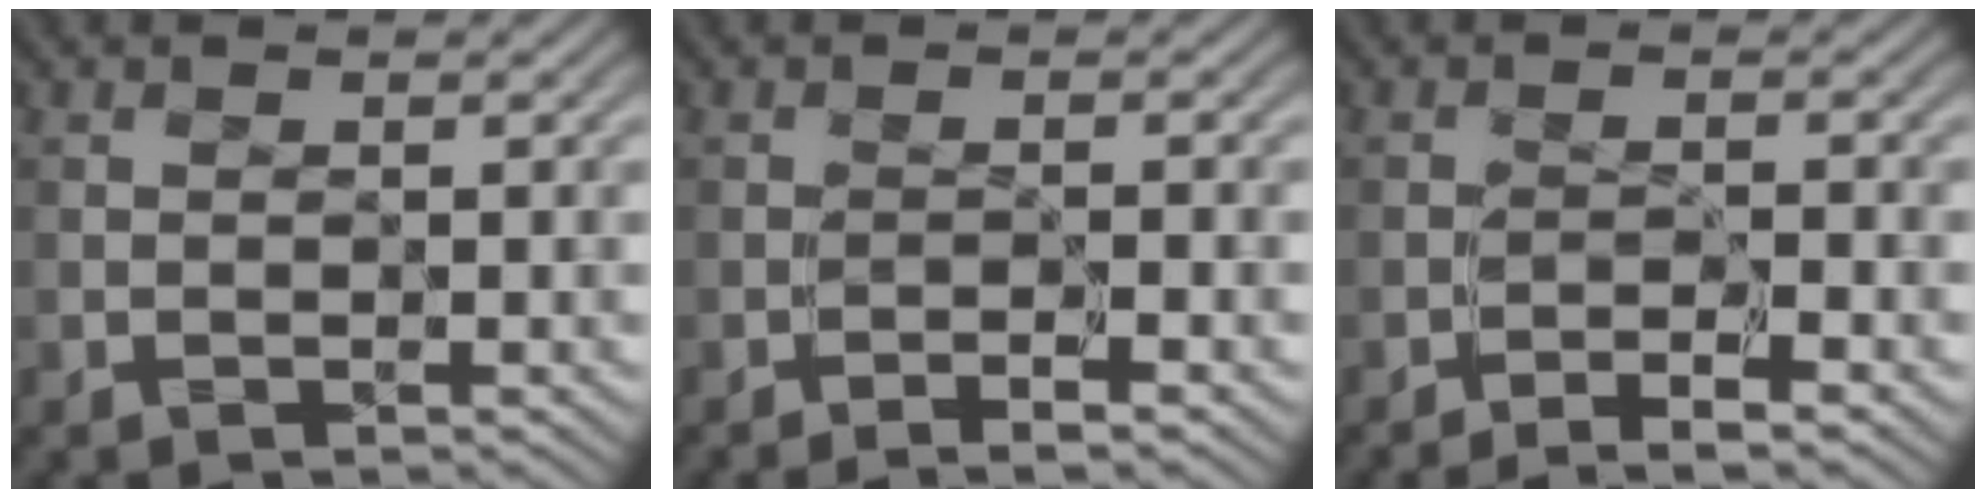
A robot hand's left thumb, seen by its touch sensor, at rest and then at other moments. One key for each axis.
{"total": 2.2, "fx": -1.5, "fy": -0.1, "fz": 1.6, "tx": -0.032, "ty": 0.007, "tz": -0.027}
{"total": 3.4, "fx": -2.5, "fy": 0.0, "fz": 2.2, "tx": -0.043, "ty": 0.010, "tz": -0.045}